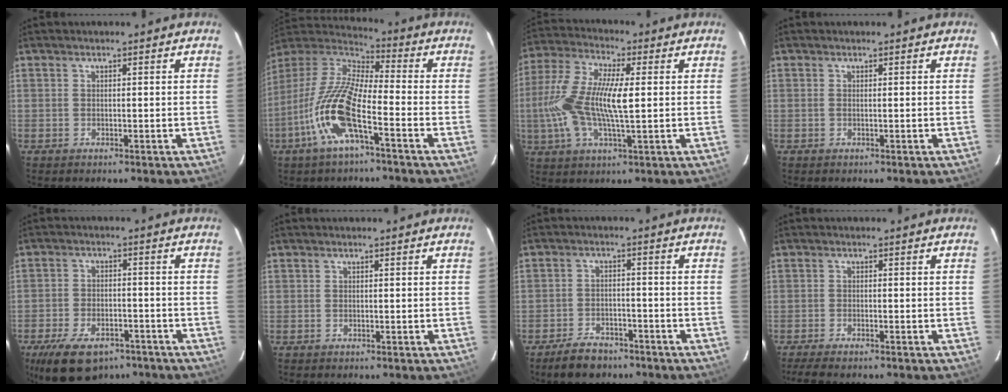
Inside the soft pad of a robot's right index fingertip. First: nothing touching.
{"total": 15.9, "force": [-7.0, 4.0, 13.7], "torque": [-0.283, -0.014, -0.146]}
{"total": 15.5, "force": [-0.2, 4.7, 14.8], "torque": [-0.304, 0.006, -0.010]}
{"total": 0.0}
{"total": 13.3, "force": [-8.9, 6.7, 7.2], "torque": [-0.162, -0.015, -0.143]}
{"total": 0.0}
{"total": 6.9, "force": [-5.5, 3.2, 2.6], "torque": [-0.072, 0.007, -0.085]}
{"total": 4.4, "force": [-3.8, 0.4, 2.2], "torque": [-0.055, -0.017, -0.070]}